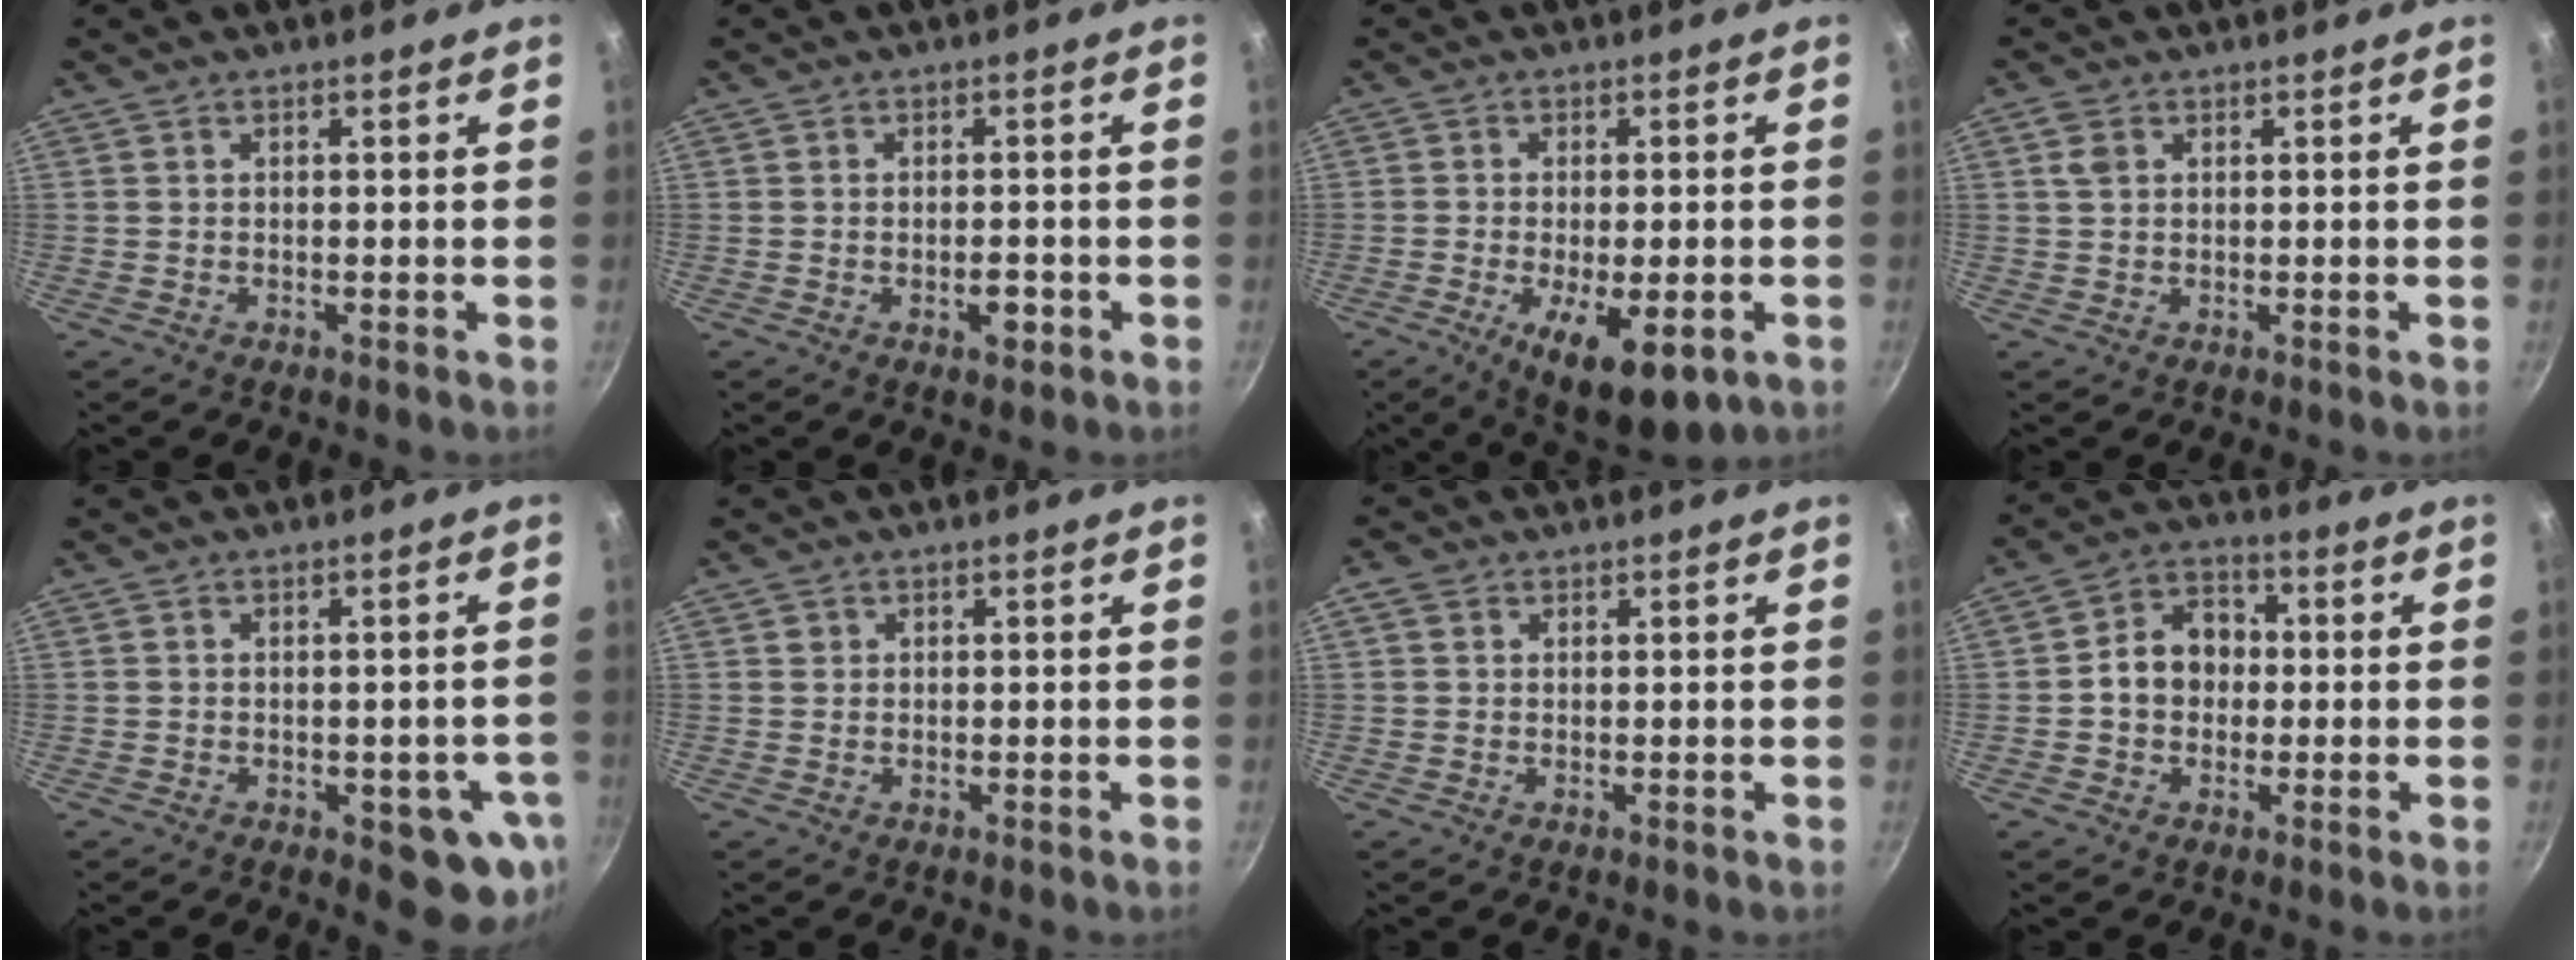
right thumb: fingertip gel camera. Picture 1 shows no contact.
{"total": 3.0, "force": [-1.3, 1.4, 2.3], "torque": [-0.023, 0.007, -0.018]}
{"total": 11.9, "force": [-4.5, 4.4, 10.1], "torque": [-0.147, -0.005, -0.060]}
{"total": 2.5, "force": [0.9, 1.7, 1.5], "torque": [-0.026, 0.000, 0.017]}
{"total": 8.4, "force": [-2.5, 4.0, 7.0], "torque": [-0.047, 0.001, -0.028]}
{"total": 0.7, "force": [0.3, 0.7, 0.1], "torque": [0.001, 0.004, 0.003]}
{"total": 2.0, "force": [0.8, 1.5, 1.0], "torque": [-0.017, 0.001, 0.010]}
{"total": 8.7, "force": [-0.2, 7.0, 5.1], "torque": [-0.049, 0.022, -0.017]}